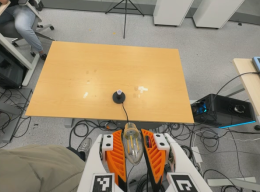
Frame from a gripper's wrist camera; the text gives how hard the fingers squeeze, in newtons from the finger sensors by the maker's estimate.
{"total": 19.8, "left": 22.1, "right": 17.4}